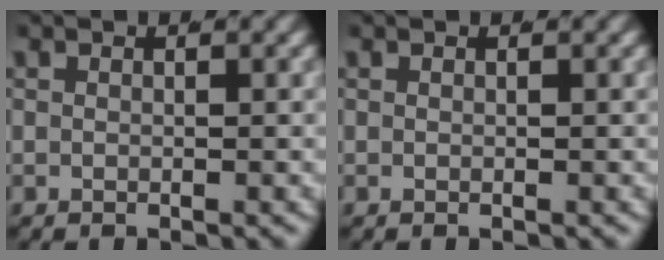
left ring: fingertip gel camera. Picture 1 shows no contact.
{"total": 0.0}